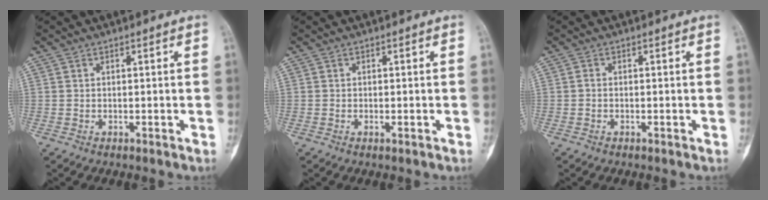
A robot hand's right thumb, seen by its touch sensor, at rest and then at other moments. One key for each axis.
{"total": 0.7, "fx": -0.2, "fy": 0.2, "fz": 0.6, "tx": -0.013, "ty": -0.002, "tz": -0.004}
{"total": 0.6, "fx": -0.2, "fy": 0.4, "fz": 0.4, "tx": -0.002, "ty": 0.002, "tz": -0.008}